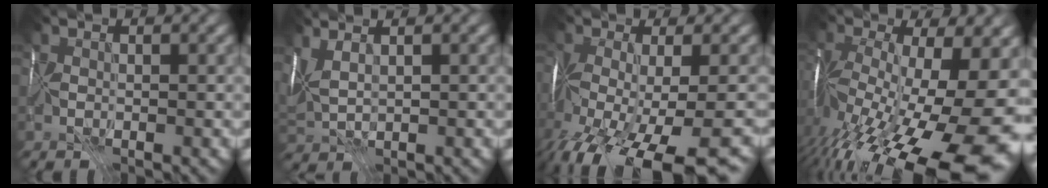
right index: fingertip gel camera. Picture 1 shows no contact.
{"total": 3.8, "force": [2.1, 1.6, 2.8], "torque": [-0.066, 0.024, 0.045]}
{"total": 13.3, "force": [-7.1, 4.6, 10.3], "torque": [-0.207, -0.043, -0.101]}
{"total": 19.5, "force": [-7.8, 8.0, 15.9], "torque": [-0.280, -0.034, -0.115]}